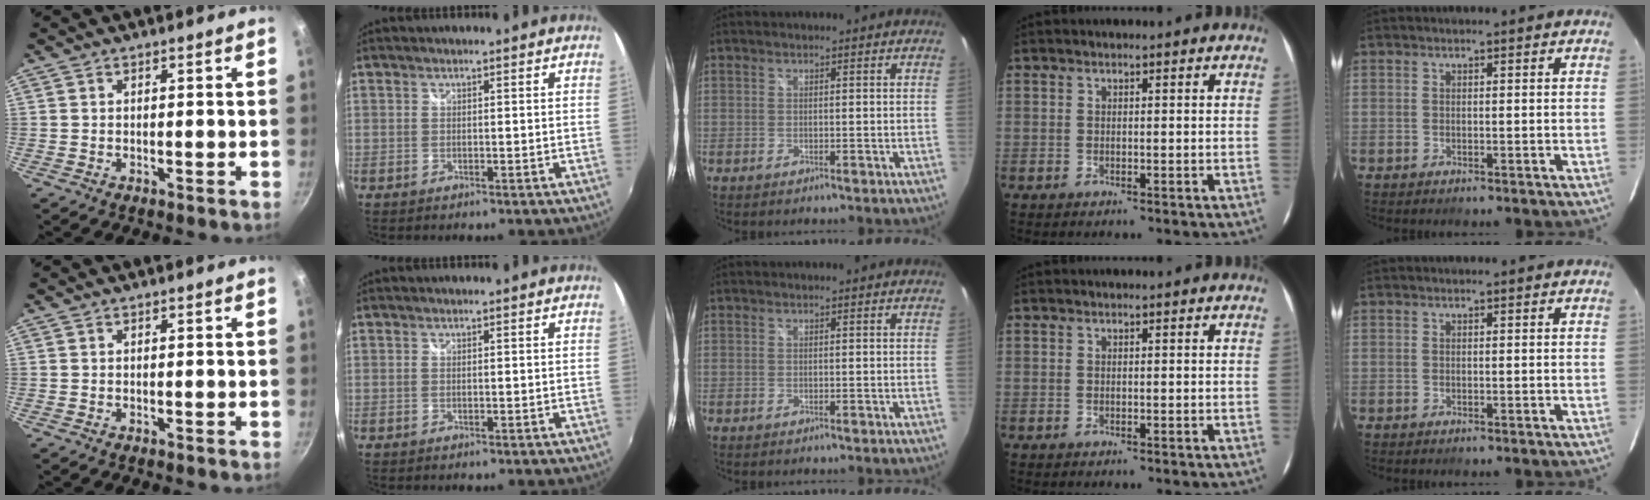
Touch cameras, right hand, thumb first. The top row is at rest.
{}